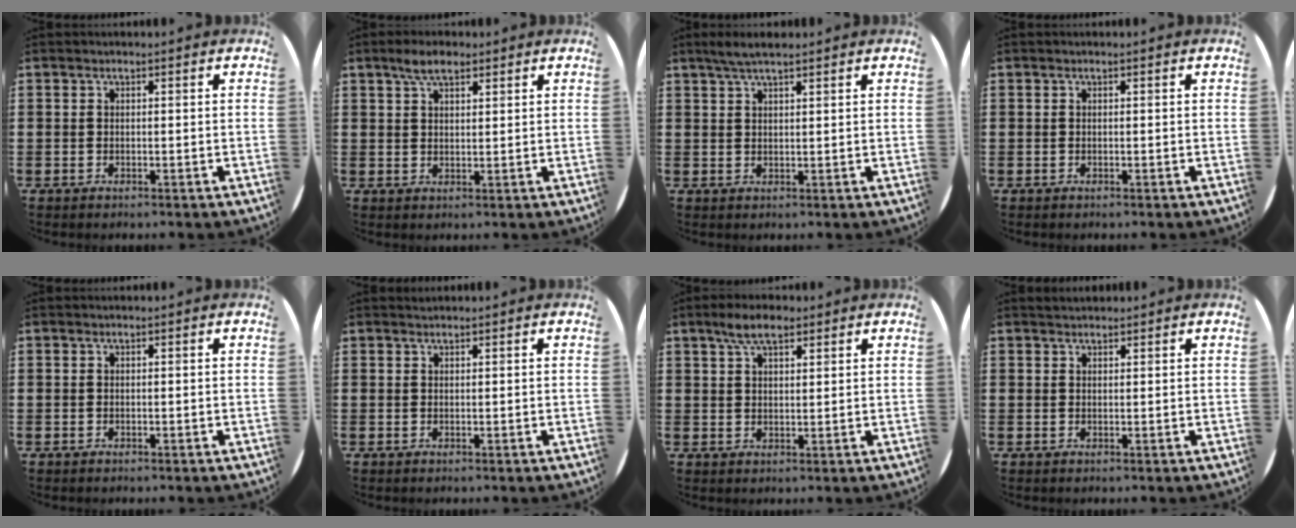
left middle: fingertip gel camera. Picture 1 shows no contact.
{"total": 3.9, "force": [2.9, 1.6, 2.2], "torque": [-0.039, 0.005, 0.051]}
{"total": 3.0, "force": [2.4, 0.5, 1.8], "torque": [-0.039, 0.006, 0.043]}
{"total": 0.0}
{"total": 0.0}
{"total": 0.6, "force": [0.5, 0.0, -0.1], "torque": [0.002, 0.002, 0.011]}
{"total": 4.2, "force": [3.0, 1.6, 2.4], "torque": [-0.044, 0.005, 0.053]}
{"total": 1.1, "force": [1.0, 0.2, 0.1], "torque": [-0.003, 0.002, 0.020]}